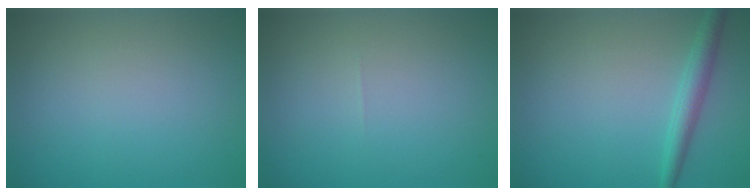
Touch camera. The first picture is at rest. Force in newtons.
{"total": 0.0}
{"total": 2.3, "press": 2.3, "slide": 0.1}